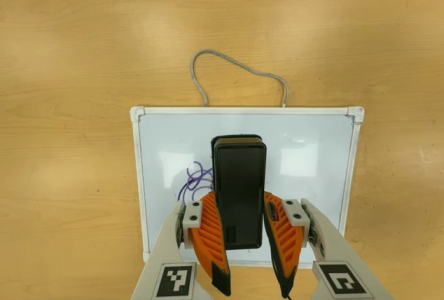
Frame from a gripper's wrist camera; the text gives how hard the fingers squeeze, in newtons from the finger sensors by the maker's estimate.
{"total": 10.3, "left": 8.1, "right": 12.5}